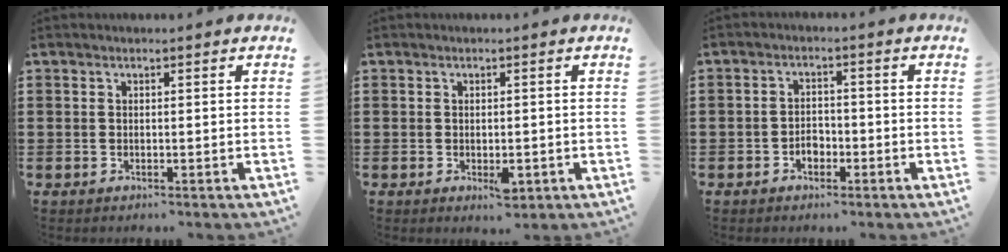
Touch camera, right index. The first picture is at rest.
{"total": 2.1, "force": [-0.7, 1.1, 1.7], "torque": [-0.030, 0.001, -0.012]}
{"total": 2.4, "force": [-1.3, 1.6, 1.3], "torque": [-0.027, 0.004, -0.026]}